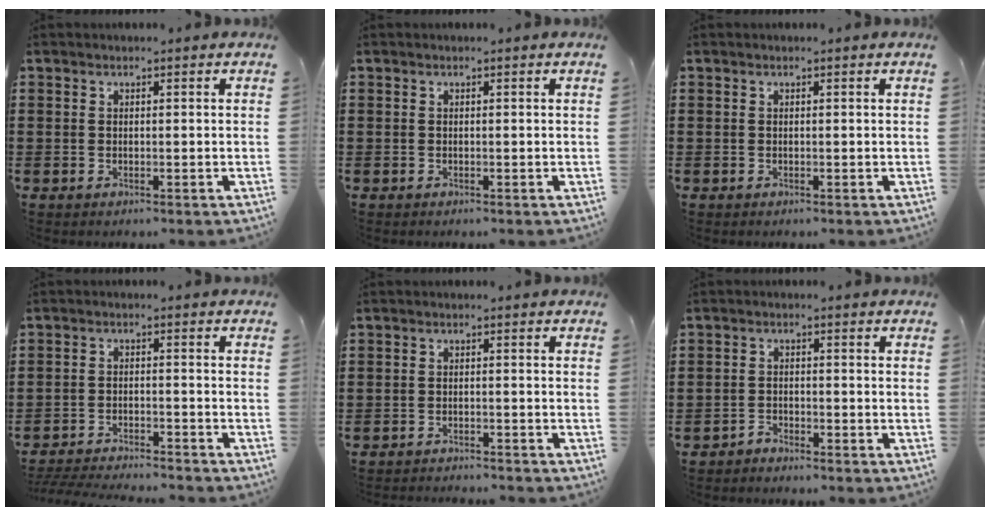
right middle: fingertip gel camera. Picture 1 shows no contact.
{"total": 0.0}
{"total": 0.0}
{"total": 3.9, "force": [-3.8, -0.1, 0.6], "torque": [-0.020, -0.005, -0.080]}
{"total": 1.7, "force": [-1.7, -0.1, 0.1], "torque": [-0.007, 0.000, -0.034]}
{"total": 2.2, "force": [-2.2, 0.1, 0.0], "torque": [-0.008, -0.001, -0.046]}